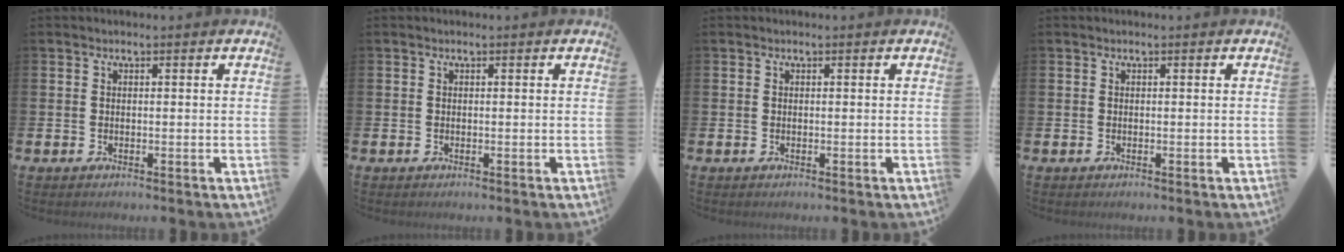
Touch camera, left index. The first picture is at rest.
{"total": 0.0}
{"total": 0.0}
{"total": 0.0}